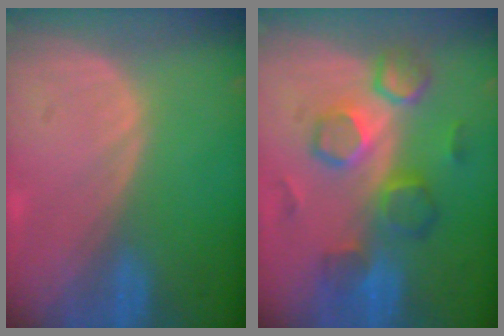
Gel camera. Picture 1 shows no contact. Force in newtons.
{"total": 8.5, "press": 8.4, "slide": 1.4}